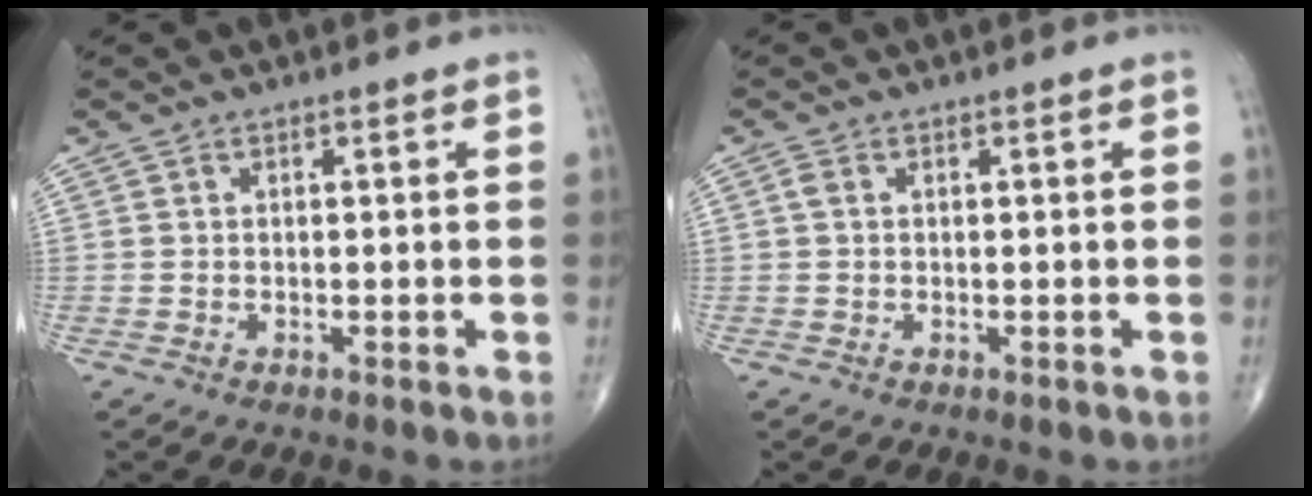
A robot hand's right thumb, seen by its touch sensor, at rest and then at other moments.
{"total": 1.0, "force": [0.1, 0.7, 0.7], "torque": [-0.015, 0.003, 0.001]}